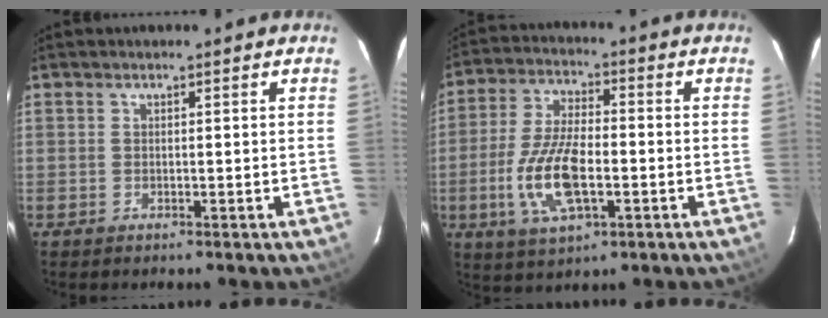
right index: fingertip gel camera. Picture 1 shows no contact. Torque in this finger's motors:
{"motor_torque": [1.95, -0.19, 0.64, 0.11]}